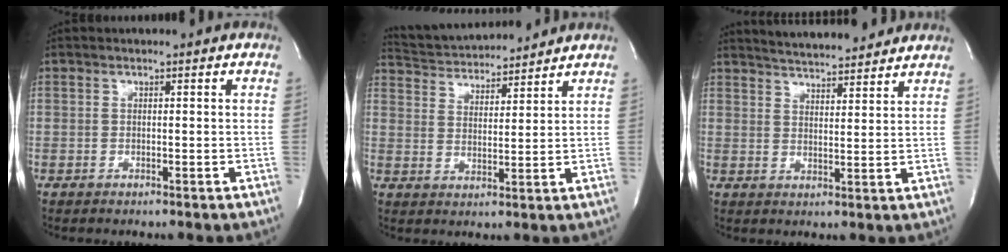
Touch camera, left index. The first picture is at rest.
{"total": 11.4, "force": [11.0, 1.3, 2.7], "torque": [-0.055, 0.018, 0.183]}
{"total": 12.0, "force": [11.1, 1.6, 4.1], "torque": [-0.066, 0.008, 0.157]}